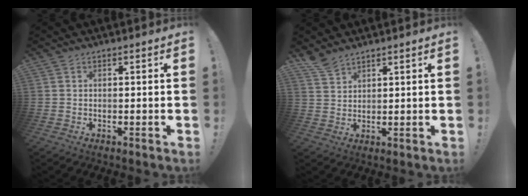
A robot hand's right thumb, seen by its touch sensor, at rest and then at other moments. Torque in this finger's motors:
{"motor_torque": [-0.74, 0.62, 0.36, 0.64, -0.03]}